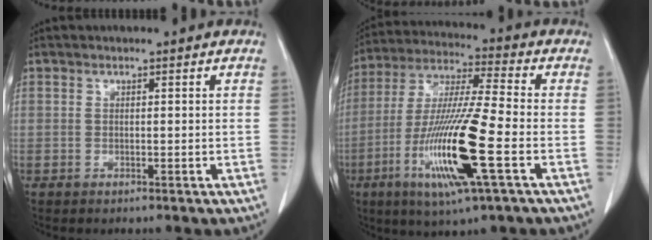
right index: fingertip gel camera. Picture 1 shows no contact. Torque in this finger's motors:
{"motor_torque": [2.14, 0.00, 0.98, 0.21]}